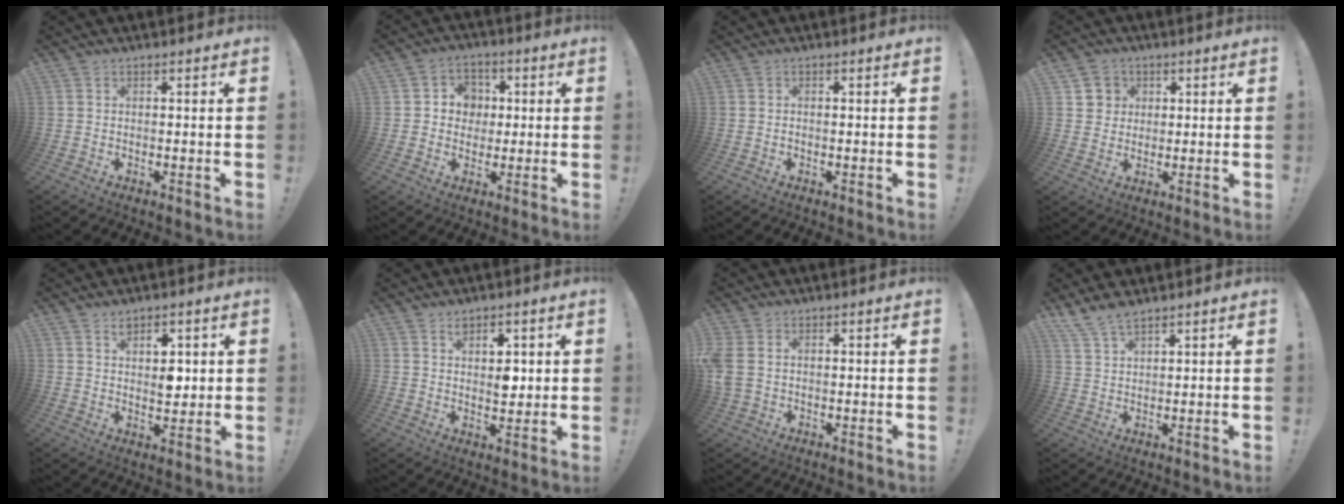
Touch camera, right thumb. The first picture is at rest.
{"total": 7.1, "force": [0.4, 6.8, 1.9], "torque": [-0.034, 0.006, 0.012]}
{"total": 0.0}
{"total": 4.9, "force": [1.6, 4.6, 0.7], "torque": [-0.010, -0.006, 0.030]}
{"total": 6.0, "force": [2.7, 3.9, 3.7], "torque": [-0.042, -0.012, 0.043]}
{"total": 5.6, "force": [2.4, 3.7, 3.4], "torque": [-0.036, -0.011, 0.037]}
{"total": 4.4, "force": [1.1, 3.2, 2.8], "torque": [-0.065, 0.000, 0.021]}
{"total": 5.6, "force": [4.8, 1.3, 2.6], "torque": [-0.061, -0.022, 0.093]}